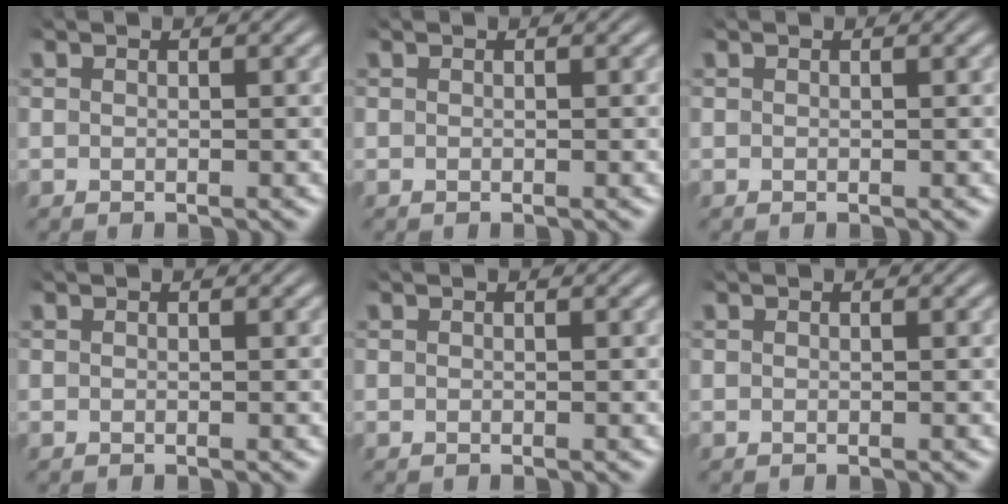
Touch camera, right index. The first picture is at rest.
{"total": 0.0}
{"total": 0.0}
{"total": 0.0}
{"total": 0.0}
{"total": 0.0}